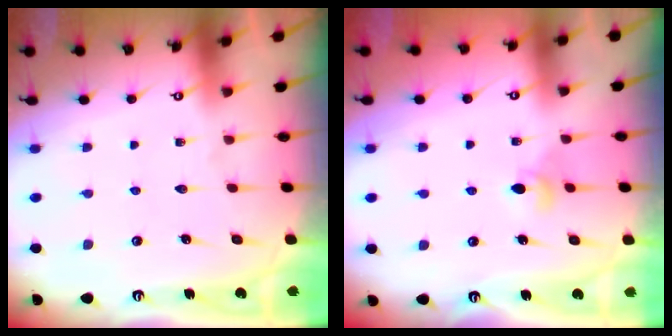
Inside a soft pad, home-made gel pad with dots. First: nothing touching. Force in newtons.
{"total": 4.3, "press": 4.3, "slide": 0.7}